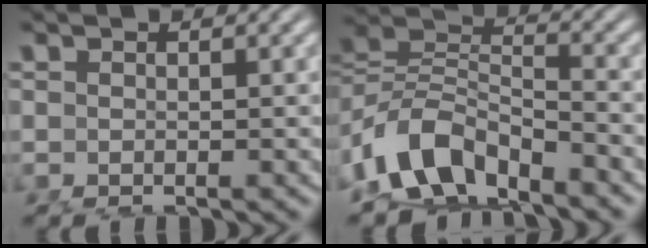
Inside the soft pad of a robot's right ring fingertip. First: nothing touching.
{"total": 7.3, "force": [-3.1, 4.9, 4.5], "torque": [-0.096, -0.033, -0.045]}